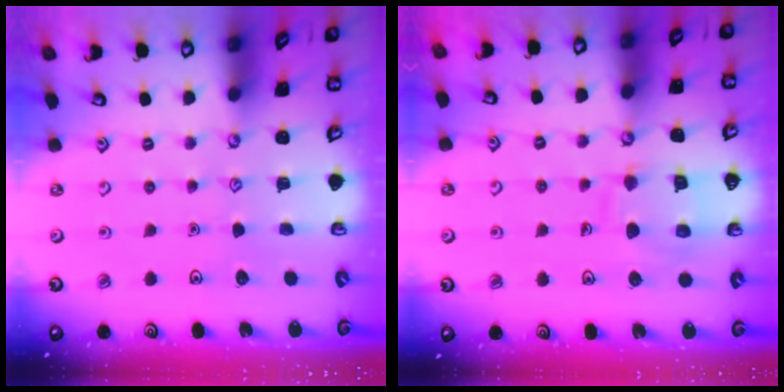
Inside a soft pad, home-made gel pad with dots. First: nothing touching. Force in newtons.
{"total": 10.1, "press": 10.1, "slide": 0.6}